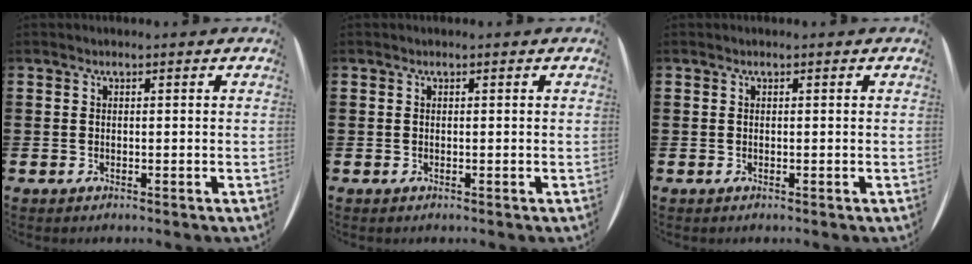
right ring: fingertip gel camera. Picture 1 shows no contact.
{"total": 0.0}
{"total": 0.0}